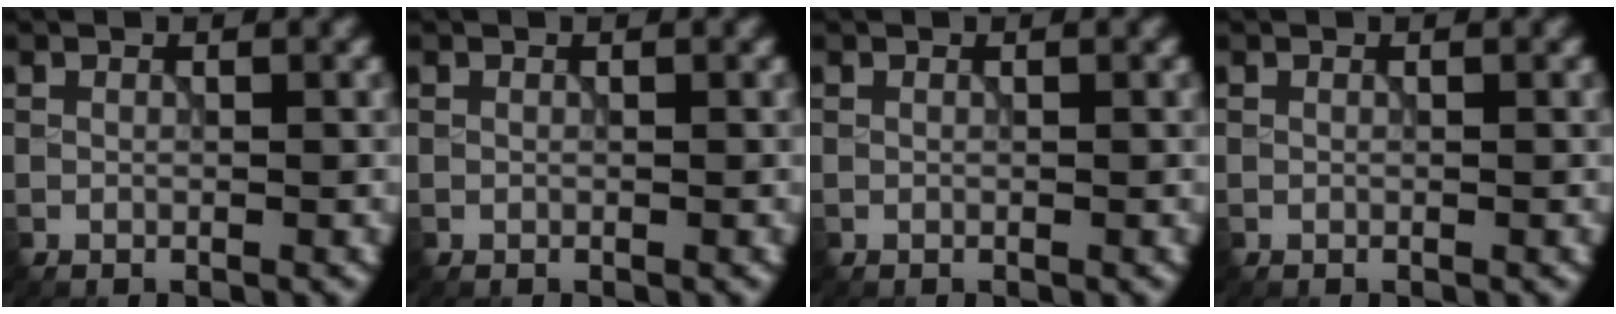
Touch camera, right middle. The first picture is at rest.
{"total": 0.0}
{"total": 0.0}
{"total": 0.0}